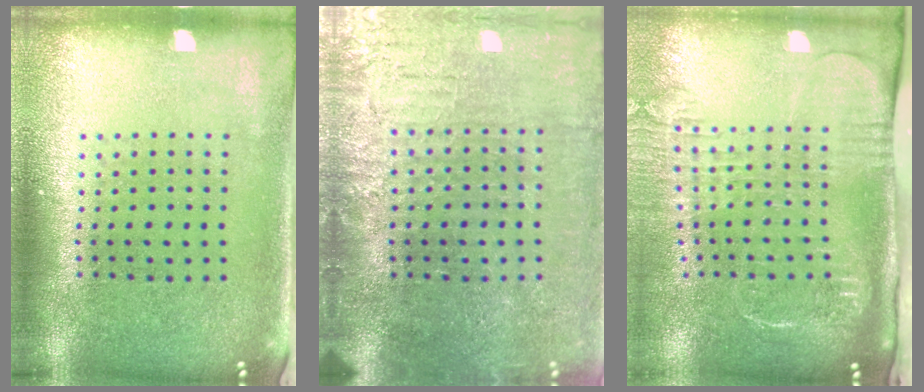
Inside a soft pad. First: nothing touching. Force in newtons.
{"total": 4.1, "press": 3.7, "slide": 1.7}
{"total": 2.7, "press": 2.0, "slide": 1.7}